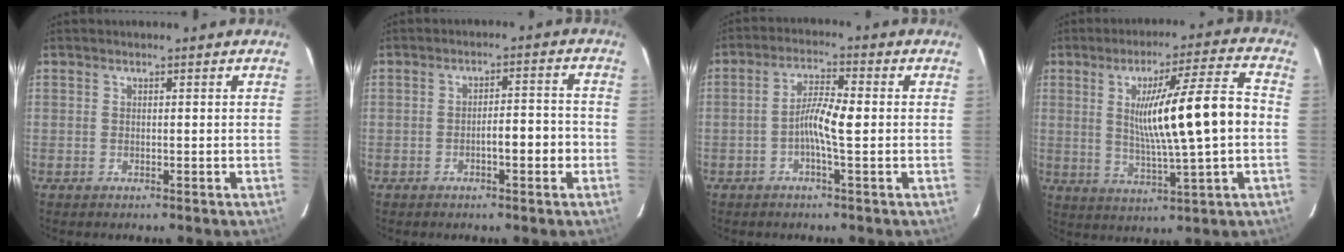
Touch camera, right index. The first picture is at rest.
{"total": 4.7, "force": [-1.6, 1.1, 4.3], "torque": [-0.063, 0.019, -0.021]}
{"total": 5.6, "force": [-0.9, 0.5, 5.5], "torque": [-0.105, 0.008, -0.019]}
{"total": 14.4, "force": [0.6, 0.0, 14.4], "torque": [-0.237, 0.004, 0.015]}